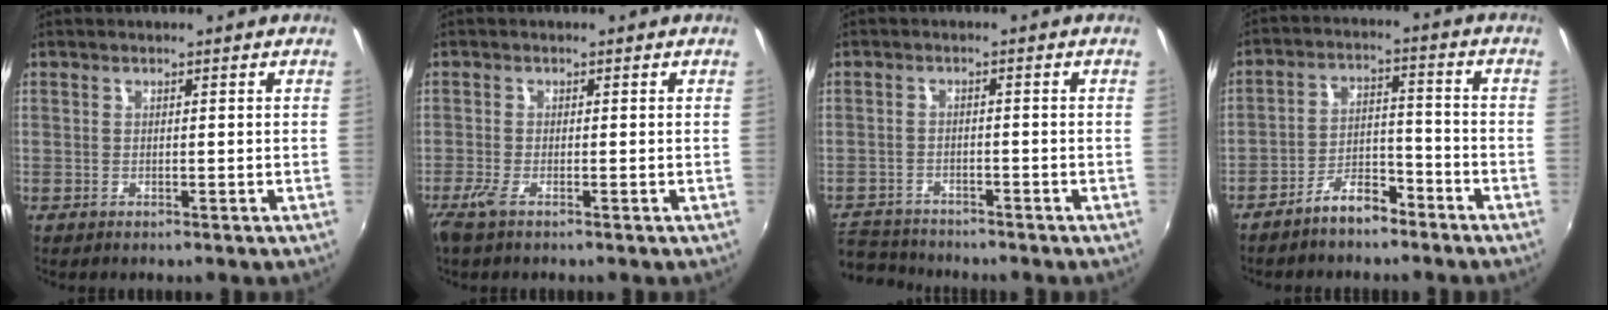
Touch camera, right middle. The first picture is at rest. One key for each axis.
{"total": 2.3, "fx": -1.5, "fy": 0.1, "fz": 1.8, "tx": -0.040, "ty": -0.010, "tz": -0.031}
{"total": 7.7, "fx": -7.3, "fy": 2.1, "fz": 1.3, "tx": -0.056, "ty": -0.001, "tz": -0.130}
{"total": 6.8, "fx": -5.4, "fy": 2.6, "fz": 3.2, "tx": -0.067, "ty": 0.021, "tz": -0.086}